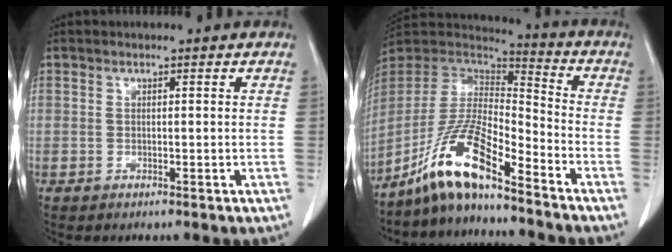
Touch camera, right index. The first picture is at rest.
{"total": 13.1, "force": [-9.6, 1.4, 8.8], "torque": [-0.179, 0.001, -0.180]}